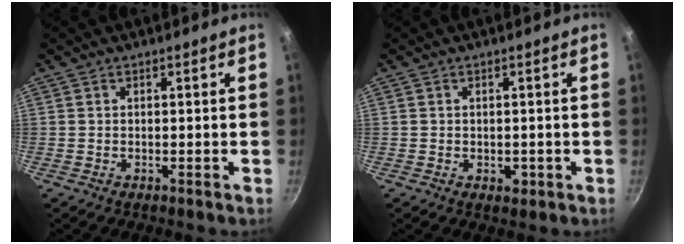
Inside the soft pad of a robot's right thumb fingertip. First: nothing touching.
{"total": 2.0, "force": [-0.6, 1.3, 1.3], "torque": [-0.016, -0.002, -0.005]}